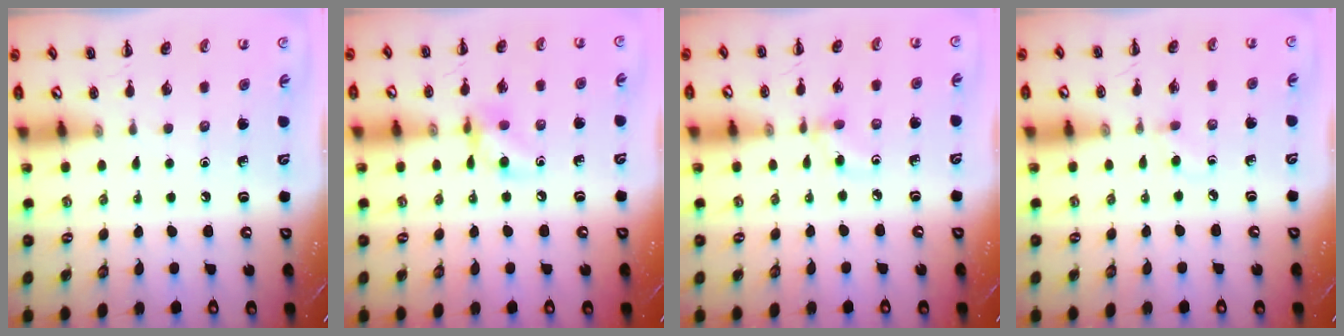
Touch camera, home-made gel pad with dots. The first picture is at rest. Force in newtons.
{"total": 7.9, "press": 7.8, "slide": 1.2}
{"total": 3.5, "press": 3.2, "slide": 1.3}
{"total": 2.7, "press": 2.5, "slide": 0.9}